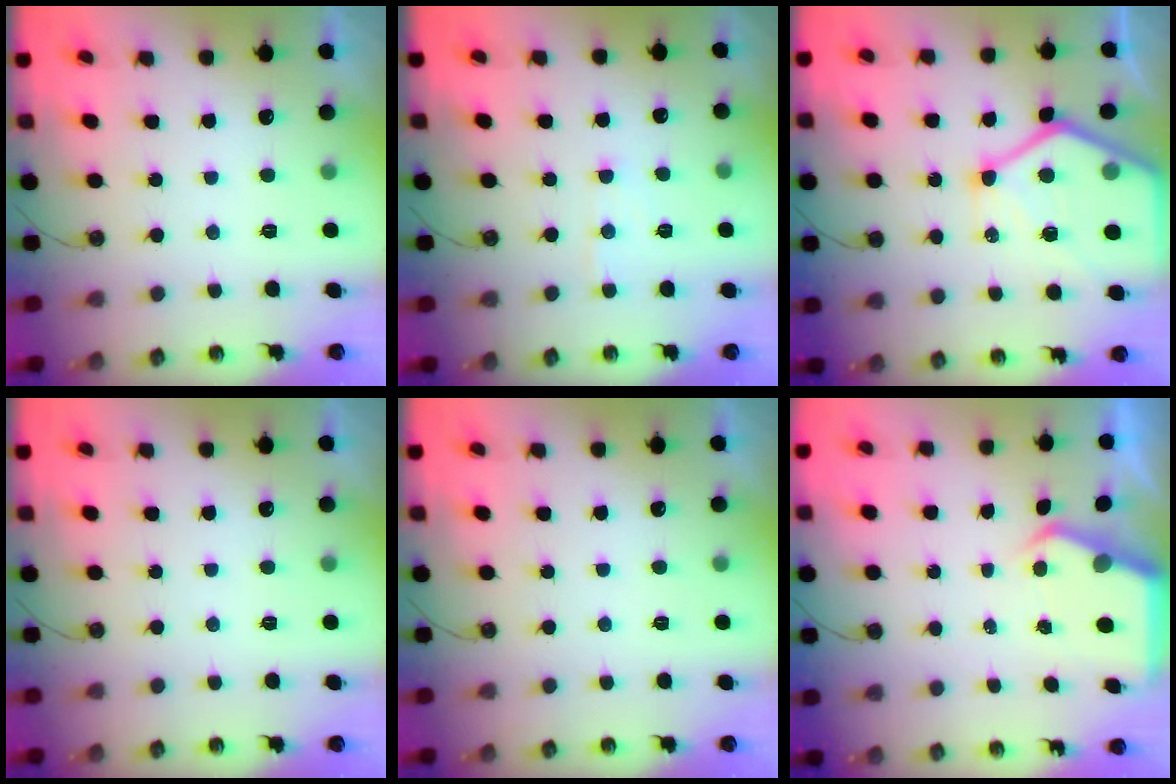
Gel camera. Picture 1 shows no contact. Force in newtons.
{"total": 5.2, "press": 5.1, "slide": 0.7}
{"total": 19.8, "press": 19.7, "slide": 2.2}
{"total": 0.0}
{"total": 0.0}
{"total": 4.9, "press": 4.8, "slide": 0.2}